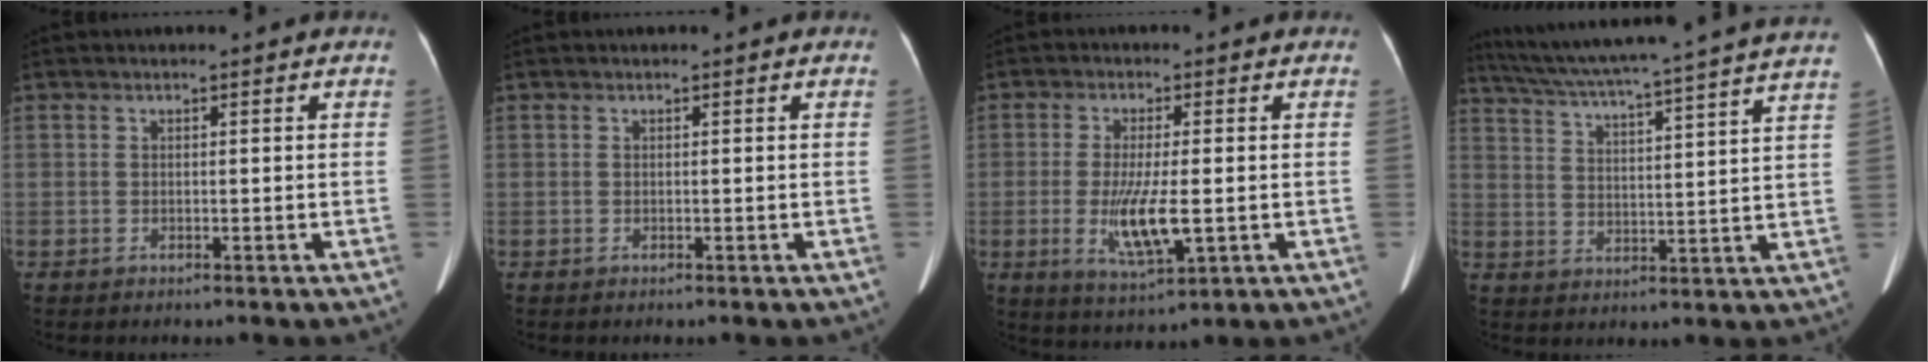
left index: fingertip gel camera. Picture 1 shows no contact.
{"total": 0.0}
{"total": 7.6, "force": [-1.1, 1.6, 7.4], "torque": [-0.146, -0.019, -0.016]}
{"total": 24.5, "force": [21.7, -1.2, 11.3], "torque": [-0.197, -0.018, 0.292]}